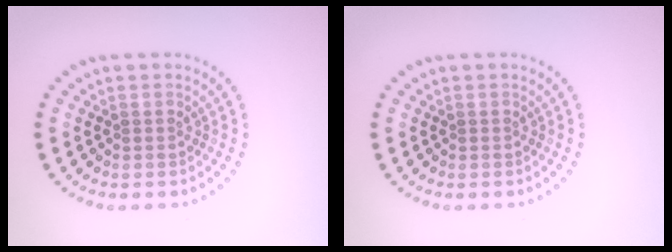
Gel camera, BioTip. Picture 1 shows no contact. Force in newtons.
{"total": 0.0}